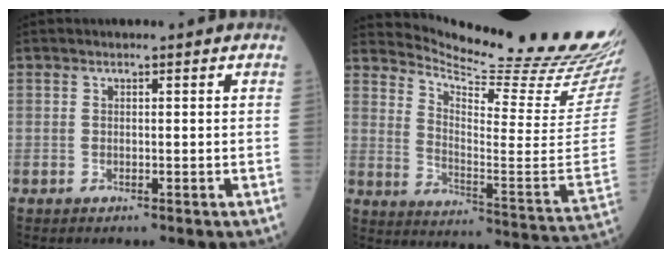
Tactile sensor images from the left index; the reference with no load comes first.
{"total": 23.8, "force": [22.3, -1.5, 8.0], "torque": [-0.145, -0.136, 0.301]}